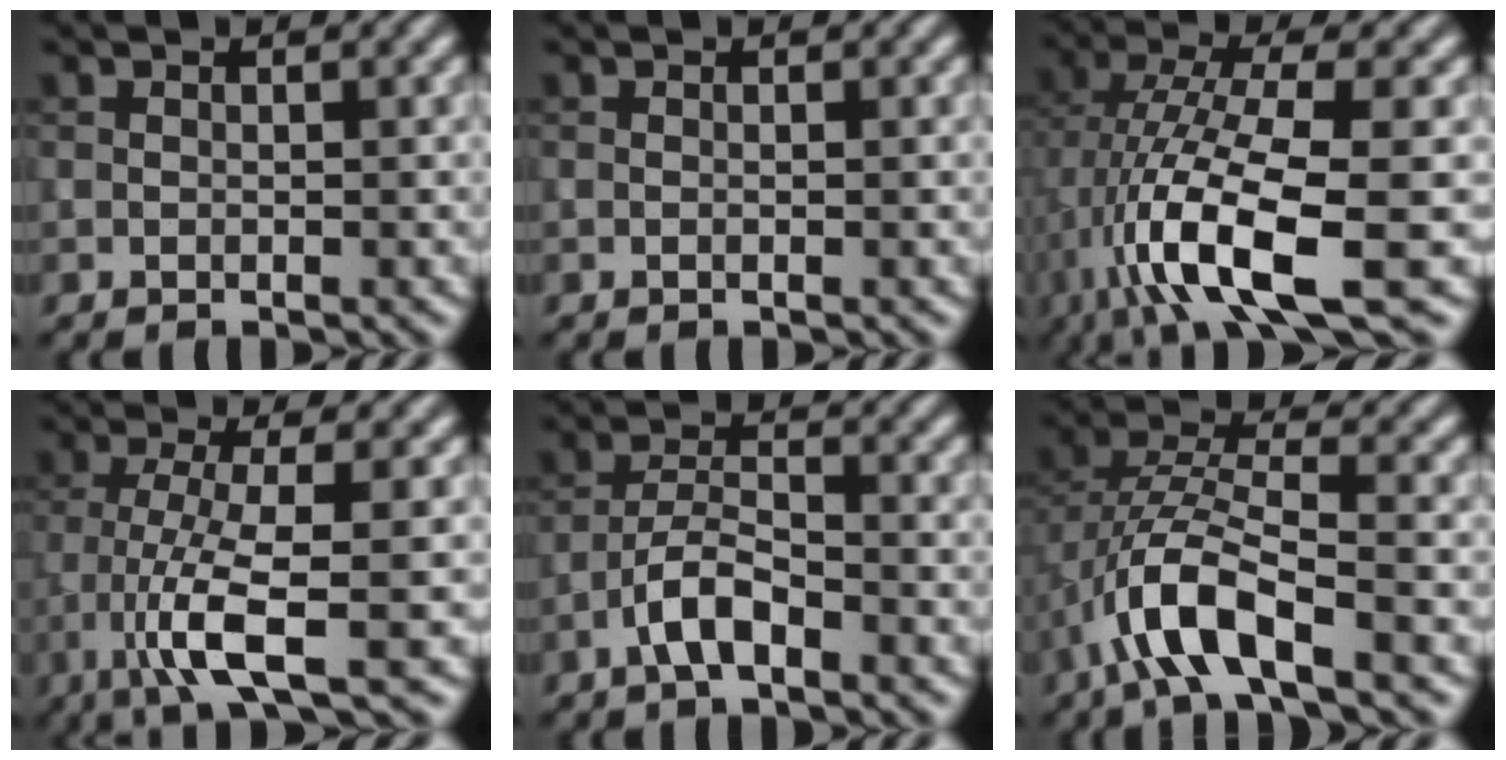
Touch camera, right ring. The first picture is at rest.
{"total": 0.0}
{"total": 11.0, "force": [-2.7, 3.3, 10.2], "torque": [-0.193, -0.002, -0.047]}
{"total": 6.4, "force": [-2.2, 1.2, 5.9], "torque": [-0.111, -0.006, -0.048]}
{"total": 3.5, "force": [-2.2, 1.0, 2.6], "torque": [-0.055, 0.010, -0.049]}
{"total": 7.2, "force": [-3.2, 2.6, 5.9], "torque": [-0.121, 0.003, -0.067]}